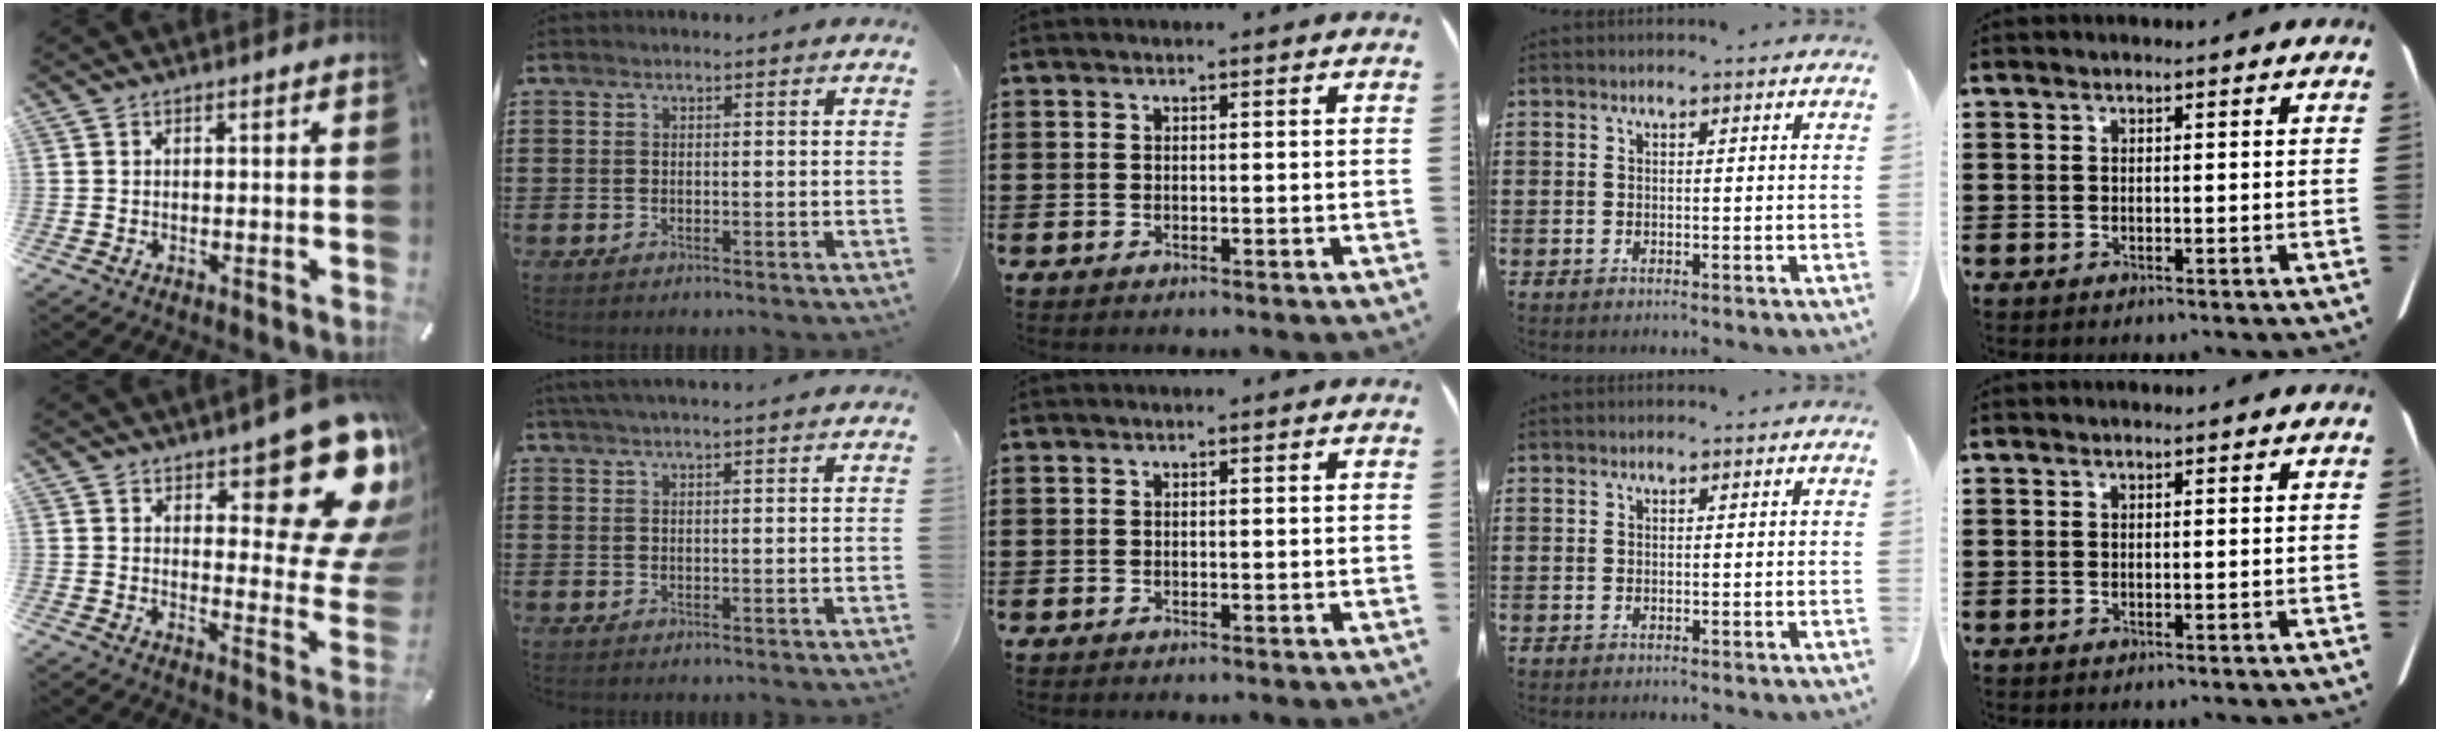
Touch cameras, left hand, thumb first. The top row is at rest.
{"thumb": {"total": 19.2, "force": [11.6, 7.9, 13.1], "torque": [-0.140, -0.108, 0.194]}, "index": {"total": 2.2, "force": [2.1, -0.6, 0.6], "torque": [-0.015, 0.001, 0.040]}}